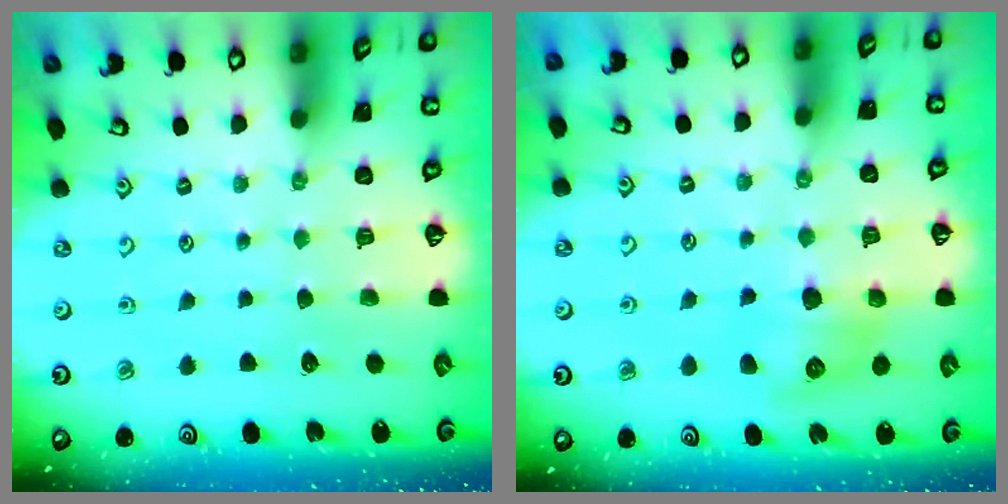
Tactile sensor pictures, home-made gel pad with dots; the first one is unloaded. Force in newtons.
{"total": 9.8, "press": 9.8, "slide": 0.4}